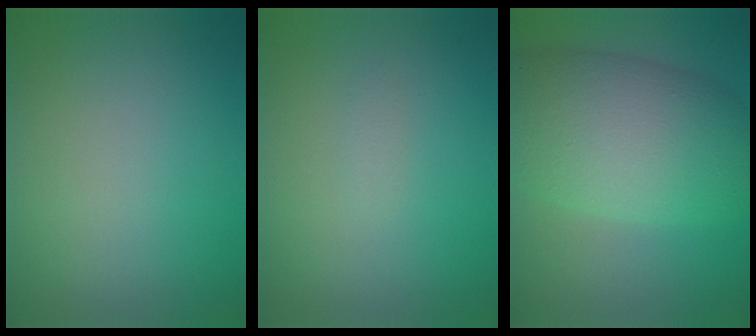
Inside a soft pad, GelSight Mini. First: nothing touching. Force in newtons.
{"total": 0.5, "press": 0.5, "slide": 0.0}
{"total": 10.6, "press": 10.5, "slide": 0.4}